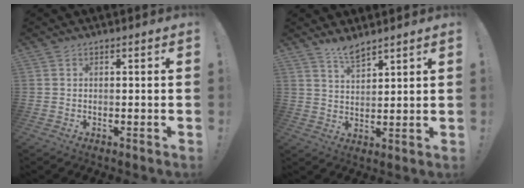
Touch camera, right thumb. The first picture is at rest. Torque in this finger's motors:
{"motor_torque": [-0.14, 1.15, 0.66, 0.31, 0.00]}